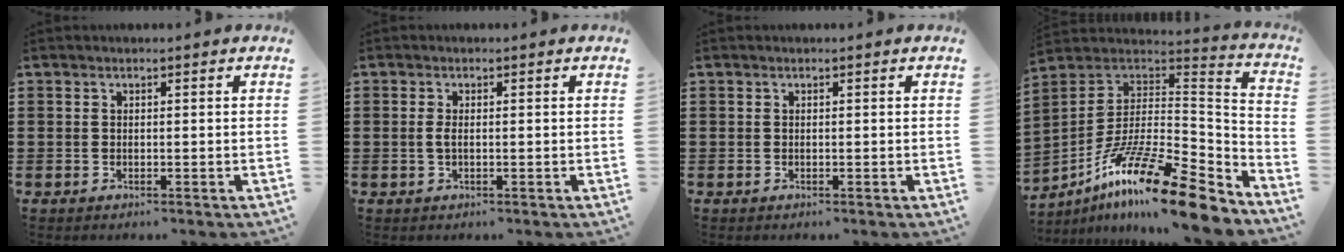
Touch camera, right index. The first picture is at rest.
{"total": 1.5, "force": [-0.2, 0.4, 1.5], "torque": [-0.035, -0.003, -0.006]}
{"total": 0.0}
{"total": 18.2, "force": [-12.2, 3.5, 13.1], "torque": [-0.247, 0.028, -0.219]}